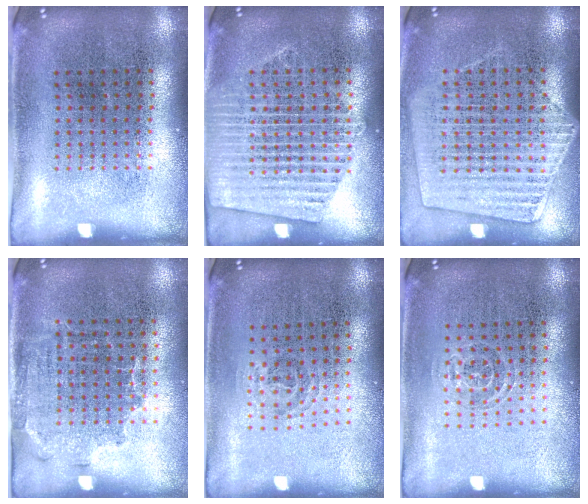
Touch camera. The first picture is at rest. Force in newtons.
{"total": 1.6, "press": 1.6, "slide": 0.3}
{"total": 1.6, "press": 1.5, "slide": 0.6}
{"total": 1.5, "press": 1.1, "slide": 0.9}
{"total": 0.9, "press": 0.6, "slide": 0.7}
{"total": 0.9, "press": 0.6, "slide": 0.6}